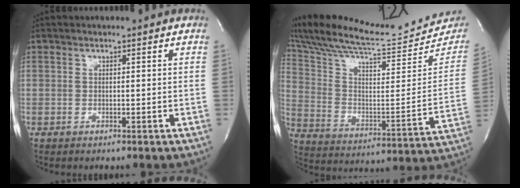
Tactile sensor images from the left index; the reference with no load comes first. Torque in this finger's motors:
{"motor_torque": [1.10, -1.04, 0.01, 0.06]}